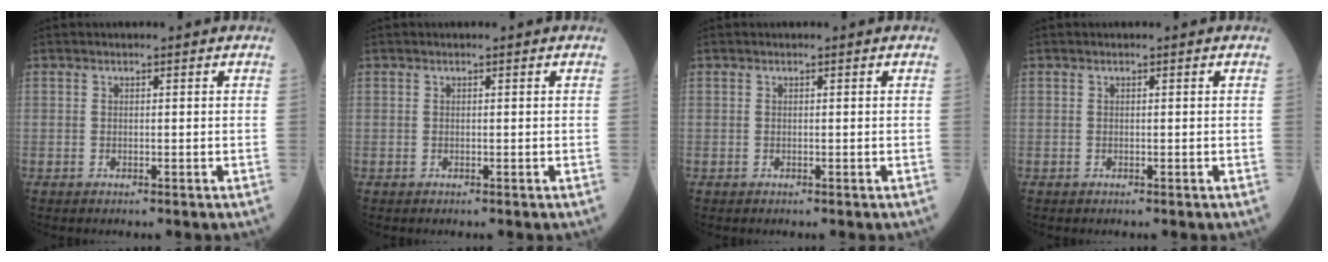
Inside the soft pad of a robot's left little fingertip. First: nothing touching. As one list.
[{"total": 0.0}, {"total": 0.0}, {"total": 0.0}]